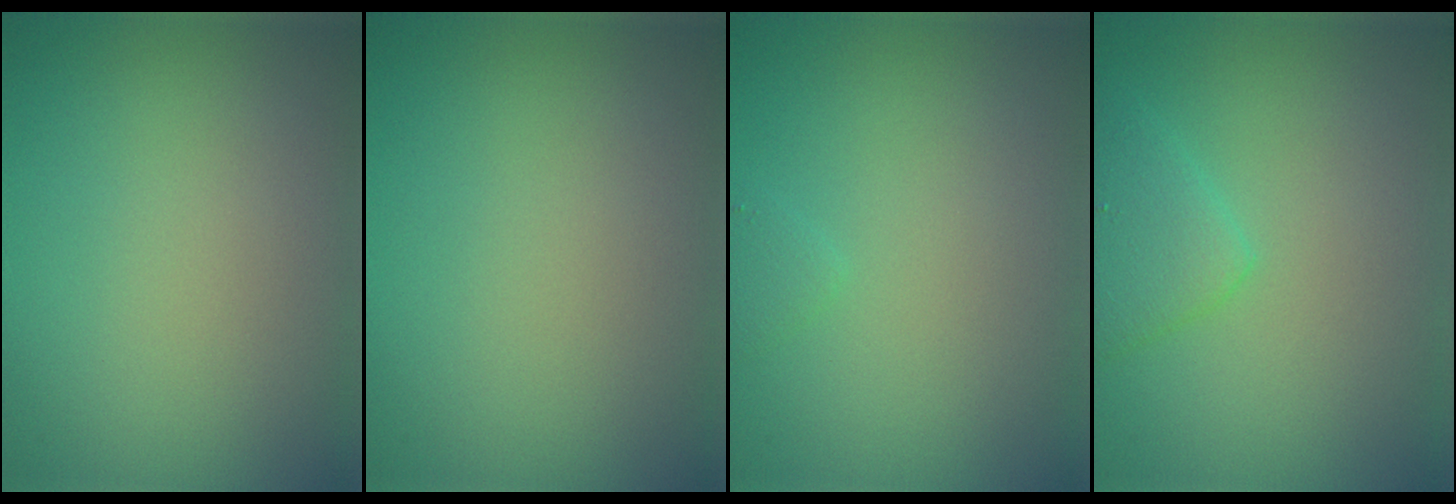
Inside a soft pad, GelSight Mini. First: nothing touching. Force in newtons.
{"total": 0.0}
{"total": 0.7, "press": 0.7, "slide": 0.0}
{"total": 2.8, "press": 2.8, "slide": 0.2}